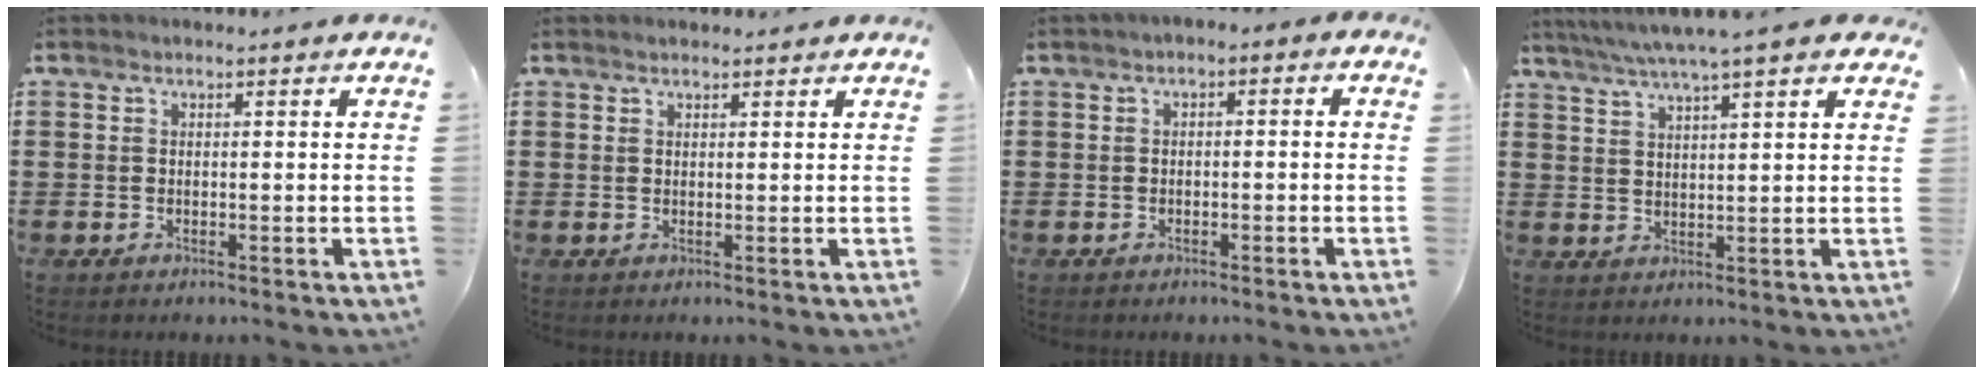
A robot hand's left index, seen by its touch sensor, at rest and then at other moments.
{"total": 0.9, "force": [0.9, 0.1, 0.2], "torque": [-0.005, 0.000, 0.017]}
{"total": 1.6, "force": [-1.5, 0.5, 0.3], "torque": [-0.010, 0.005, -0.035]}
{"total": 5.2, "force": [4.0, 0.3, 3.3], "torque": [-0.076, -0.009, 0.069]}